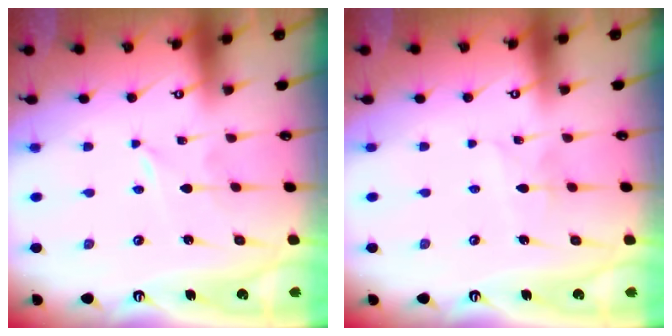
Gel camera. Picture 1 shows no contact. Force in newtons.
{"total": 2.6, "press": 2.6, "slide": 0.2}